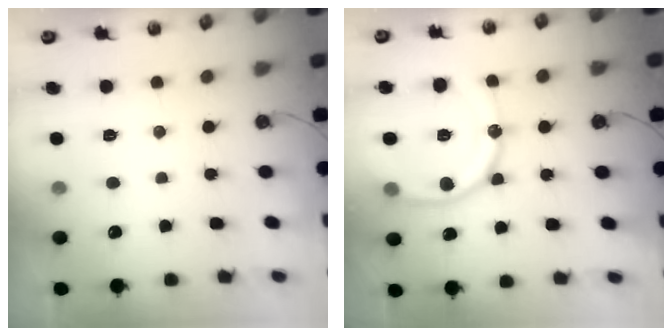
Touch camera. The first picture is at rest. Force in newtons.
{"total": 18.0, "press": 17.9, "slide": 2.1}